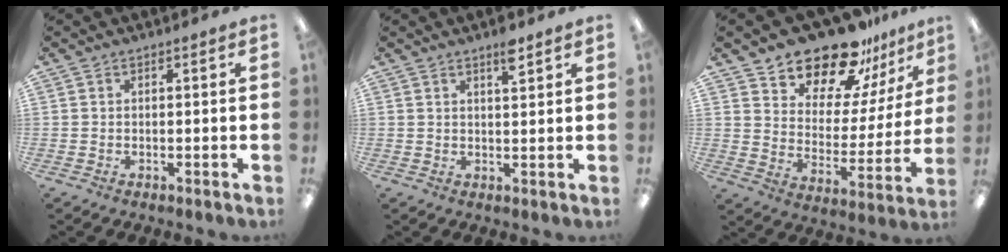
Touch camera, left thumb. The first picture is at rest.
{"total": 4.1, "force": [2.9, 1.0, 2.6], "torque": [-0.035, -0.012, 0.046]}
{"total": 17.4, "force": [15.3, 6.7, 4.8], "torque": [-0.084, -0.131, 0.273]}